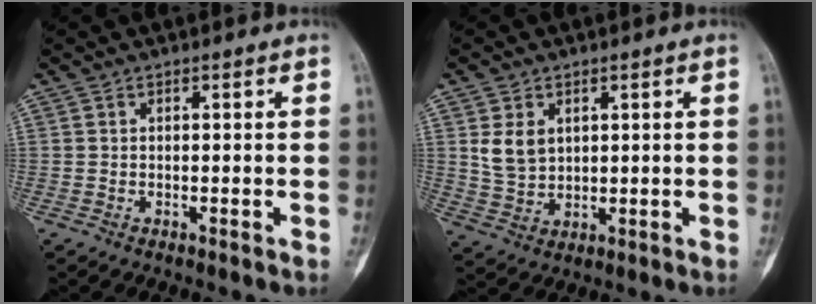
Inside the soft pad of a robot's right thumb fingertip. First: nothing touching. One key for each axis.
{"total": 5.8, "fx": 1.8, "fy": 4.2, "fz": 3.5, "tx": -0.052, "ty": -0.010, "tz": 0.046}